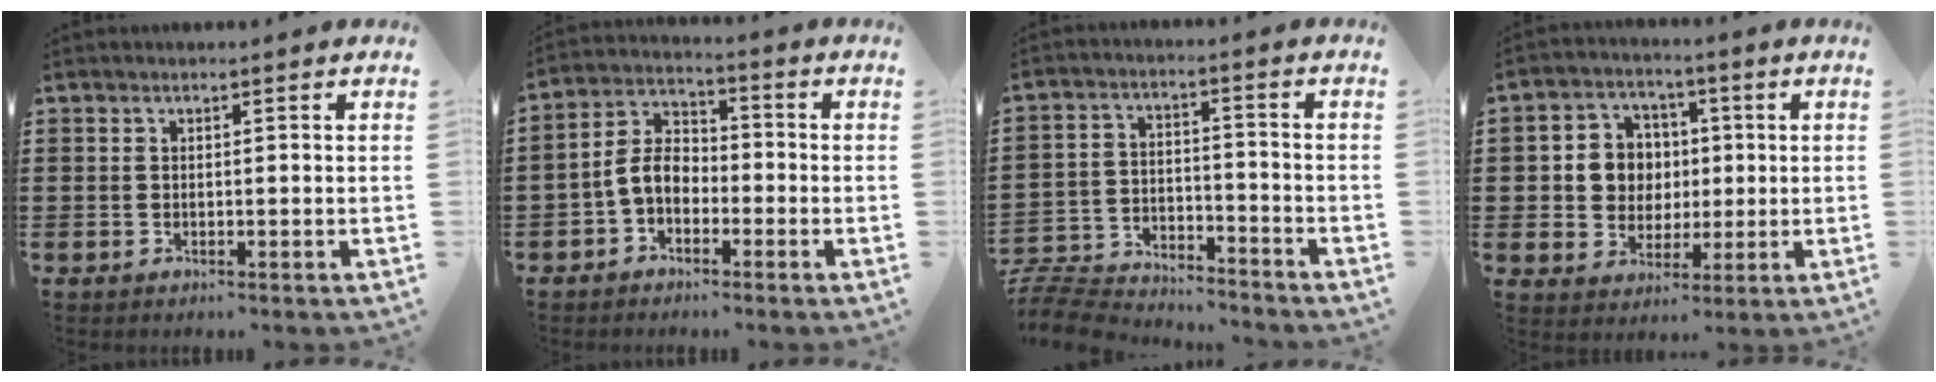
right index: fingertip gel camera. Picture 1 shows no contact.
{"total": 5.8, "force": [-2.1, 3.9, 3.8], "torque": [-0.101, 0.007, -0.052]}
{"total": 7.6, "force": [-7.4, 1.2, 0.8], "torque": [-0.030, 0.012, -0.151]}
{"total": 6.6, "force": [0.4, 6.3, 1.8], "torque": [-0.055, 0.016, 0.005]}